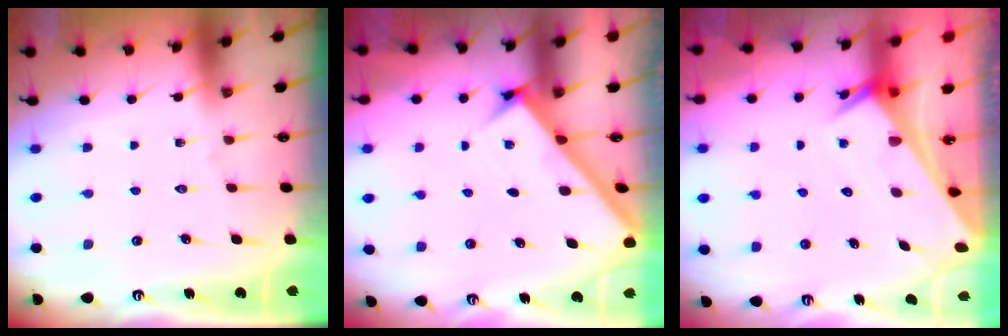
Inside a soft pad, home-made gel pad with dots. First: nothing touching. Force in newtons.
{"total": 2.7, "press": 2.7, "slide": 0.4}
{"total": 2.5, "press": 2.5, "slide": 0.1}